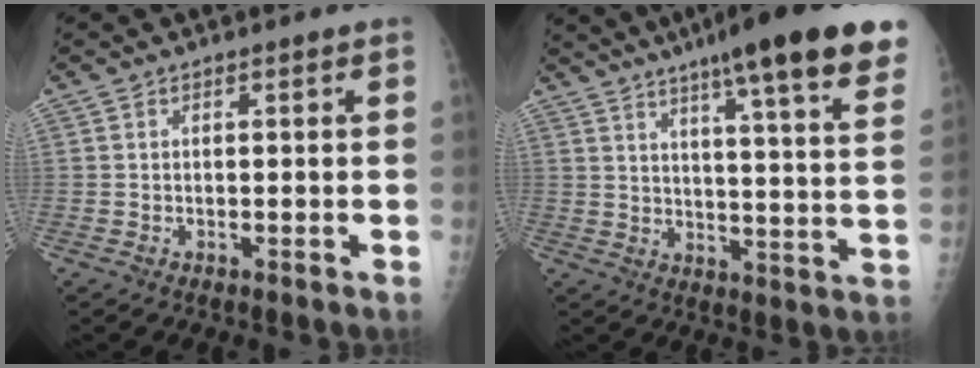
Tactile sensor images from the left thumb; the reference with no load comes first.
{"total": 23.4, "force": [16.0, 2.7, 16.9], "torque": [-0.227, -0.053, 0.210]}